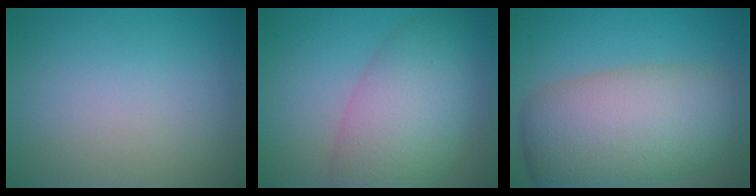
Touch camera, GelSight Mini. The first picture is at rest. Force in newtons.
{"total": 7.8, "press": 7.8, "slide": 0.3}
{"total": 10.5, "press": 10.5, "slide": 0.7}